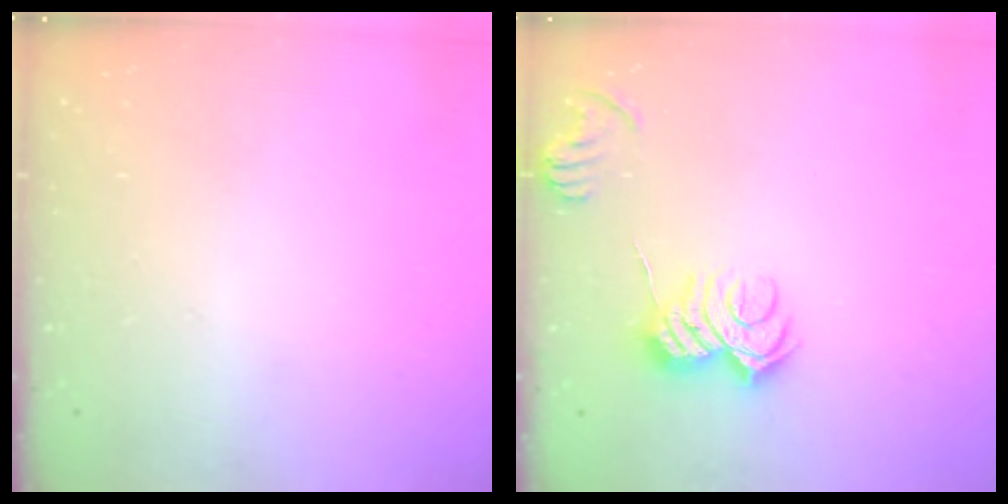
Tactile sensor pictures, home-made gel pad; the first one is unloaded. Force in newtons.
{"total": 8.3, "press": 8.2, "slide": 0.8}